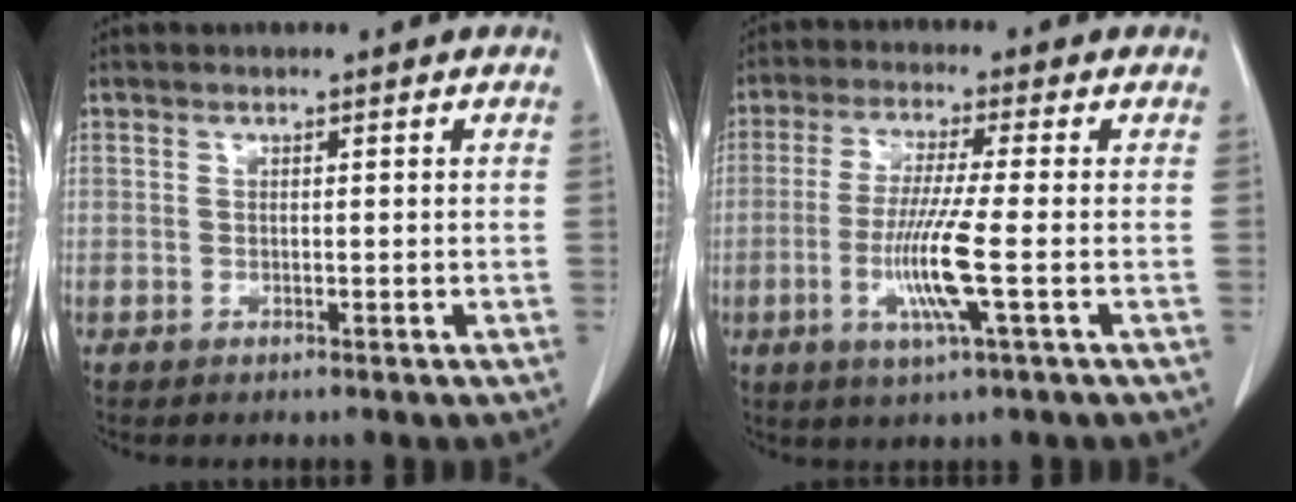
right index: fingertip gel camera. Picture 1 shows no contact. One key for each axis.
{"total": 8.7, "fx": -2.2, "fy": -0.7, "fz": 8.4, "tx": -0.171, "ty": -0.018, "tz": -0.044}